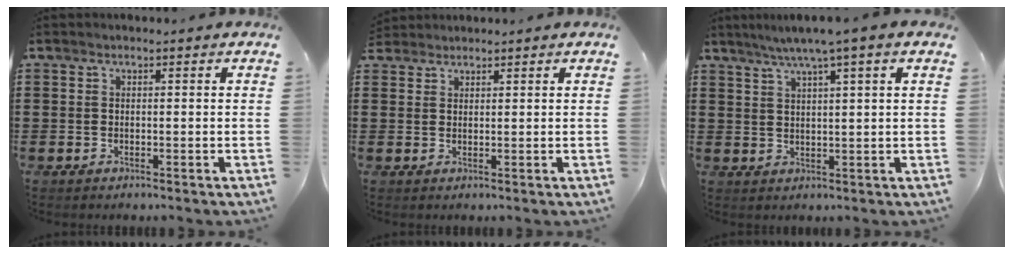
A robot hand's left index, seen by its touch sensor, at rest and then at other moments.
{"total": 1.4, "force": [1.3, 0.5, -0.1], "torque": [-0.002, 0.002, 0.027]}
{"total": 4.2, "force": [2.8, -0.6, 3.1], "torque": [-0.066, -0.007, 0.045]}